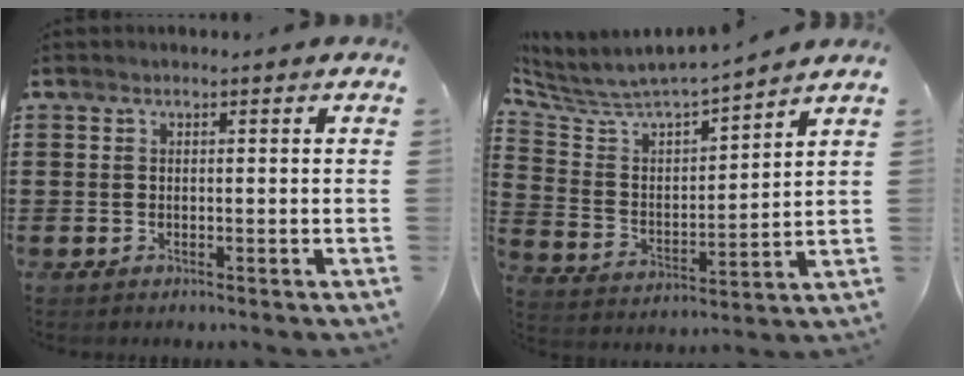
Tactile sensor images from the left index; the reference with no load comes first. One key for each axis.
{"total": 5.1, "fx": 4.9, "fy": 0.9, "fz": 1.1, "tx": -0.051, "ty": -0.043, "tz": 0.076}